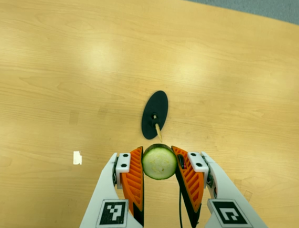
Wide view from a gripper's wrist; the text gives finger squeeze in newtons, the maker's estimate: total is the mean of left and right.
{"total": 8.9, "left": 8.1, "right": 9.8}